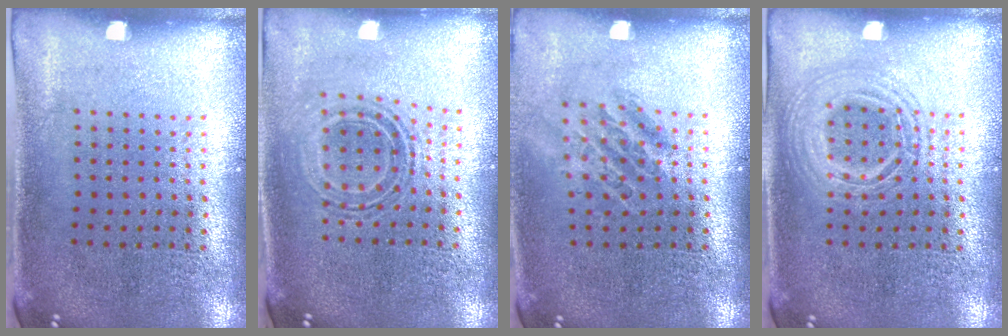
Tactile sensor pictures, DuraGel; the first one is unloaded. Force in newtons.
{"total": 0.9, "press": 0.8, "slide": 0.3}
{"total": 1.4, "press": 1.1, "slide": 0.9}
{"total": 2.5, "press": 2.5, "slide": 0.3}